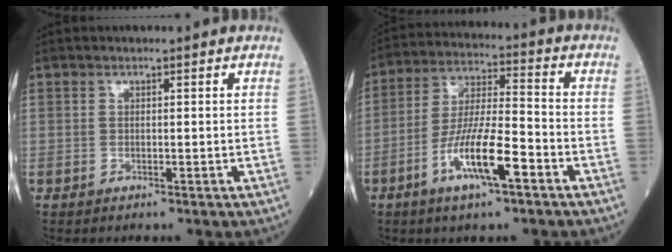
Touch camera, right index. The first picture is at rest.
{"total": 11.4, "force": [-5.2, 1.7, 10.0], "torque": [-0.191, -0.006, -0.097]}